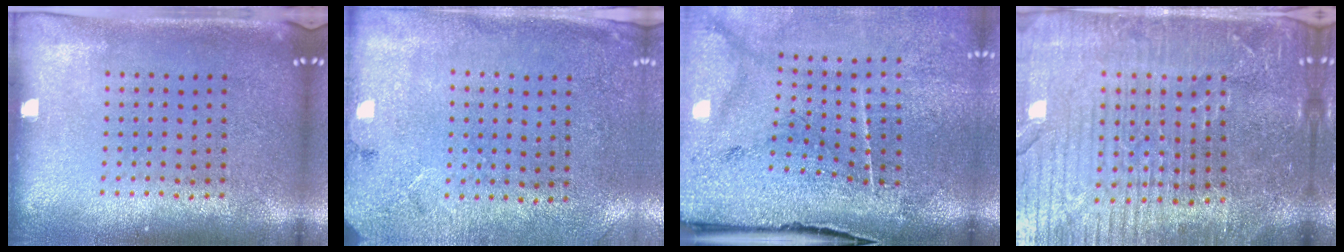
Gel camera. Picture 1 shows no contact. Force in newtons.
{"total": 2.7, "press": 2.2, "slide": 1.6}
{"total": 3.8, "press": 3.3, "slide": 1.8}
{"total": 5.6, "press": 5.1, "slide": 2.5}